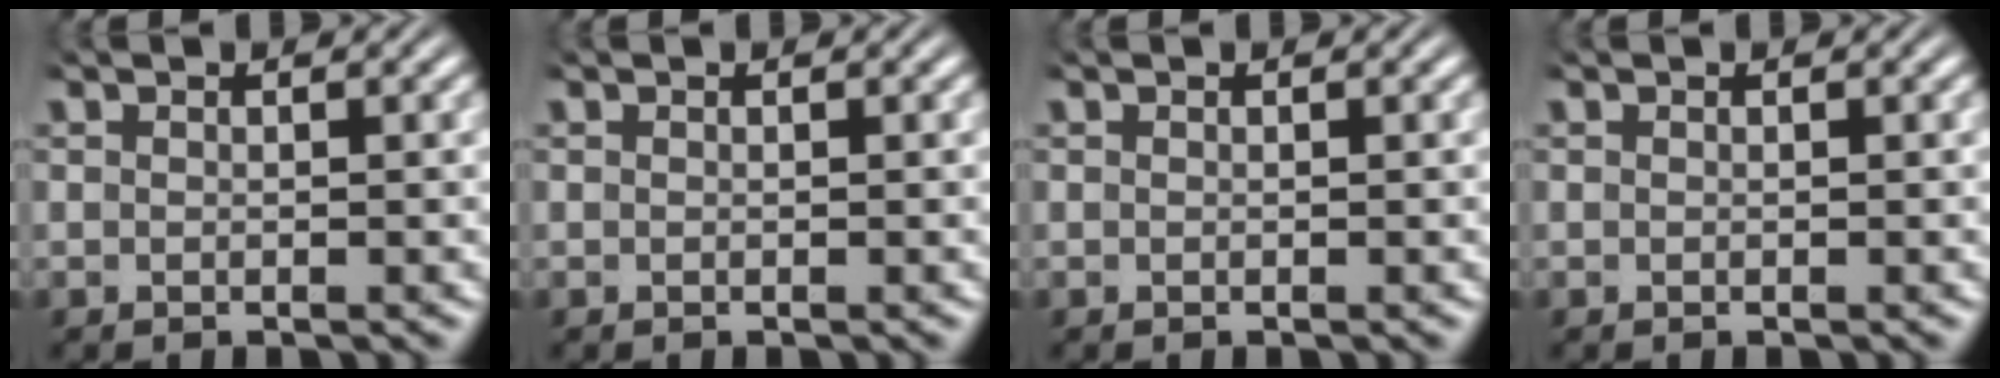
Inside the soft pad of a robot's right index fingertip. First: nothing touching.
{"total": 0.0}
{"total": 0.0}
{"total": 0.0}